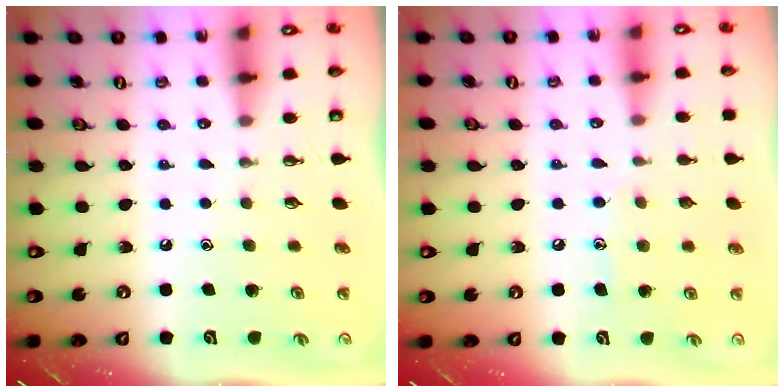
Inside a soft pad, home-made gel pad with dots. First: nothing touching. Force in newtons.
{"total": 6.1, "press": 6.1, "slide": 0.3}